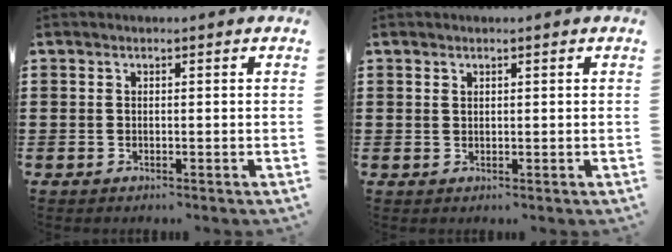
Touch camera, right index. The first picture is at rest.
{"total": 0.7, "force": [0.5, 0.5, 0.2], "torque": [-0.005, 0.002, 0.010]}